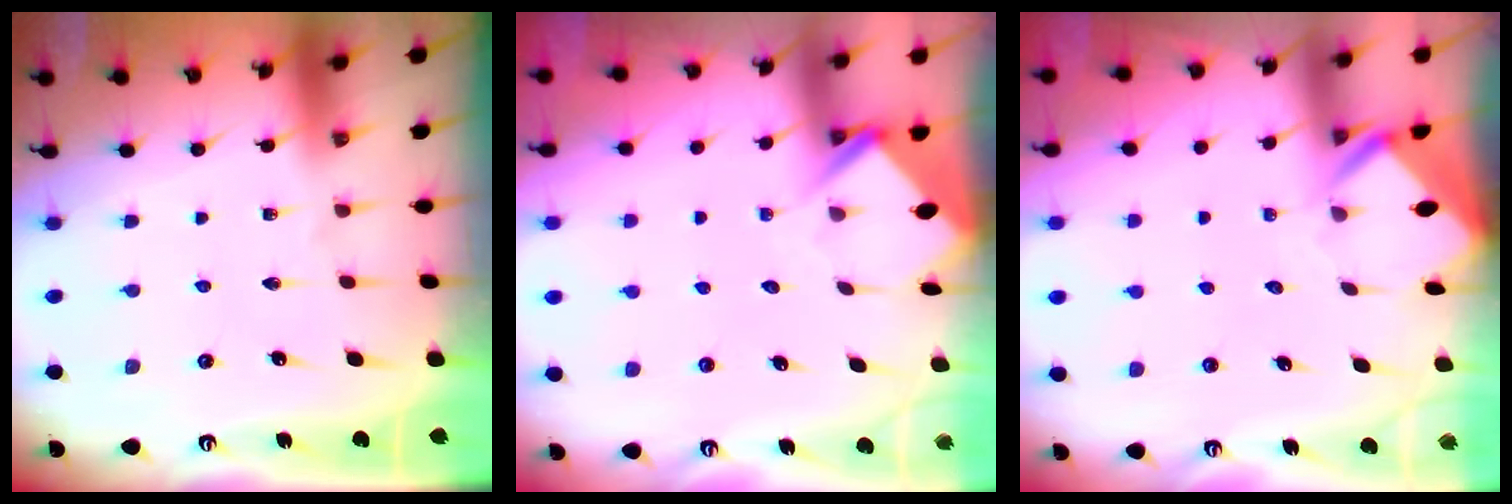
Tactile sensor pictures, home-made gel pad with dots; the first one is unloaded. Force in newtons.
{"total": 4.5, "press": 4.5, "slide": 0.4}
{"total": 3.0, "press": 3.0, "slide": 0.2}